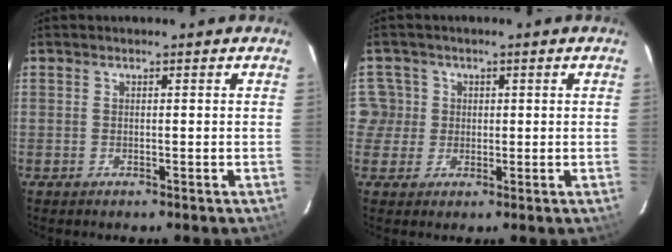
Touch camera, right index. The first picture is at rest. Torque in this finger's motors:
{"motor_torque": [0.39, 0.10, 0.07, 0.03]}